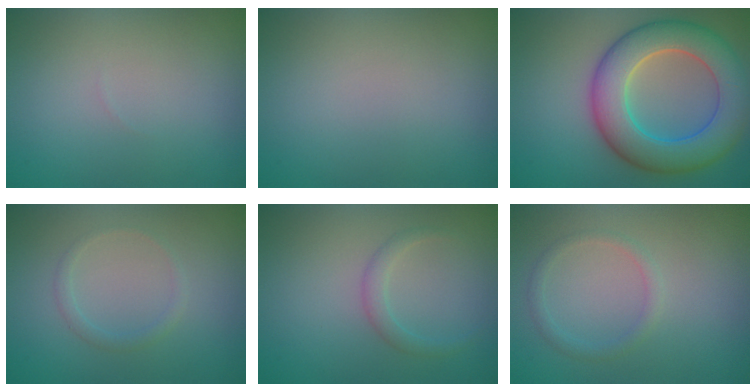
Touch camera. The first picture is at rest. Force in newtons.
{"total": 0.0}
{"total": 9.3, "press": 9.3, "slide": 0.4}
{"total": 1.1, "press": 1.1, "slide": 0.1}
{"total": 1.4, "press": 1.4, "slide": 0.0}
{"total": 1.3, "press": 1.3, "slide": 0.1}